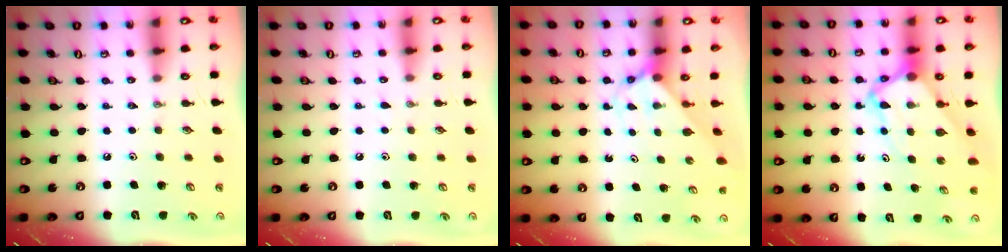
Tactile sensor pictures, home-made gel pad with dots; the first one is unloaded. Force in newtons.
{"total": 3.7, "press": 3.7, "slide": 0.5}
{"total": 2.3, "press": 2.3, "slide": 0.2}
{"total": 7.0, "press": 7.0, "slide": 0.7}